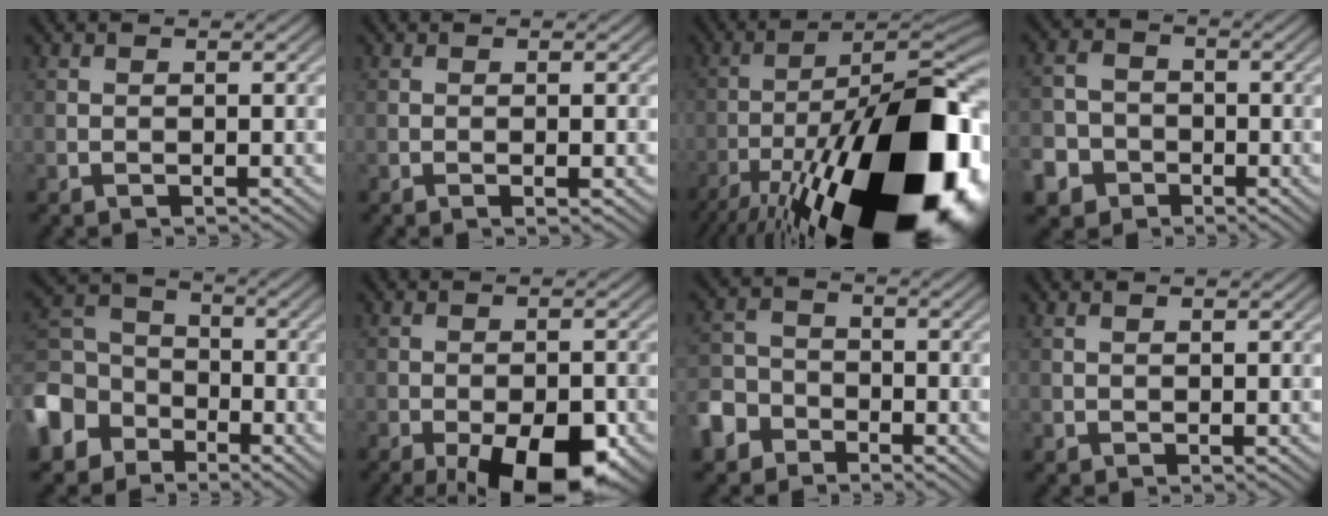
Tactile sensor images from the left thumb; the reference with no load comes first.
{"total": 1.0, "force": [-0.2, 0.1, 0.9], "torque": [-0.017, -0.001, -0.005]}
{"total": 23.5, "force": [-12.3, 8.1, 18.3], "torque": [-0.298, -0.024, -0.183]}
{"total": 6.7, "force": [-3.4, 5.6, 1.5], "torque": [-0.041, -0.019, -0.081]}
{"total": 10.5, "force": [-5.0, 8.1, 4.5], "torque": [-0.141, -0.018, -0.116]}
{"total": 11.6, "force": [-6.2, 4.5, 8.7], "torque": [-0.121, -0.005, -0.089]}
{"total": 6.3, "force": [-3.7, 4.5, 2.3], "torque": [-0.054, -0.009, -0.082]}
{"total": 0.7, "force": [0.7, 0.2, 0.0], "torque": [-0.002, 0.001, 0.014]}